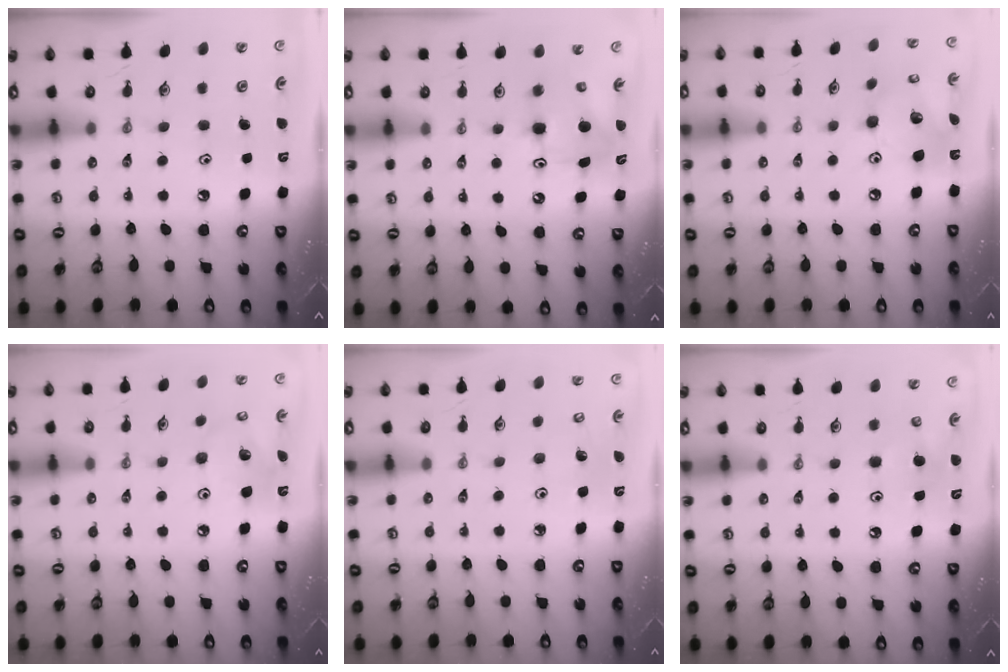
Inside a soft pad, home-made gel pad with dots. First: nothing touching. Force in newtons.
{"total": 9.2, "press": 9.2, "slide": 0.3}
{"total": 14.4, "press": 14.3, "slide": 1.9}
{"total": 10.0, "press": 9.8, "slide": 2.0}
{"total": 2.8, "press": 2.7, "slide": 0.7}
{"total": 7.0, "press": 6.8, "slide": 1.4}